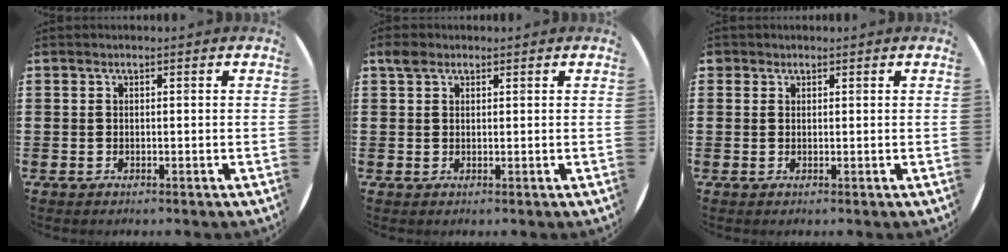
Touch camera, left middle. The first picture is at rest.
{"total": 1.7, "force": [1.3, 1.0, 0.5], "torque": [-0.003, 0.002, 0.022]}
{"total": 0.7, "force": [0.6, 0.4, -0.1], "torque": [0.000, 0.003, 0.011]}